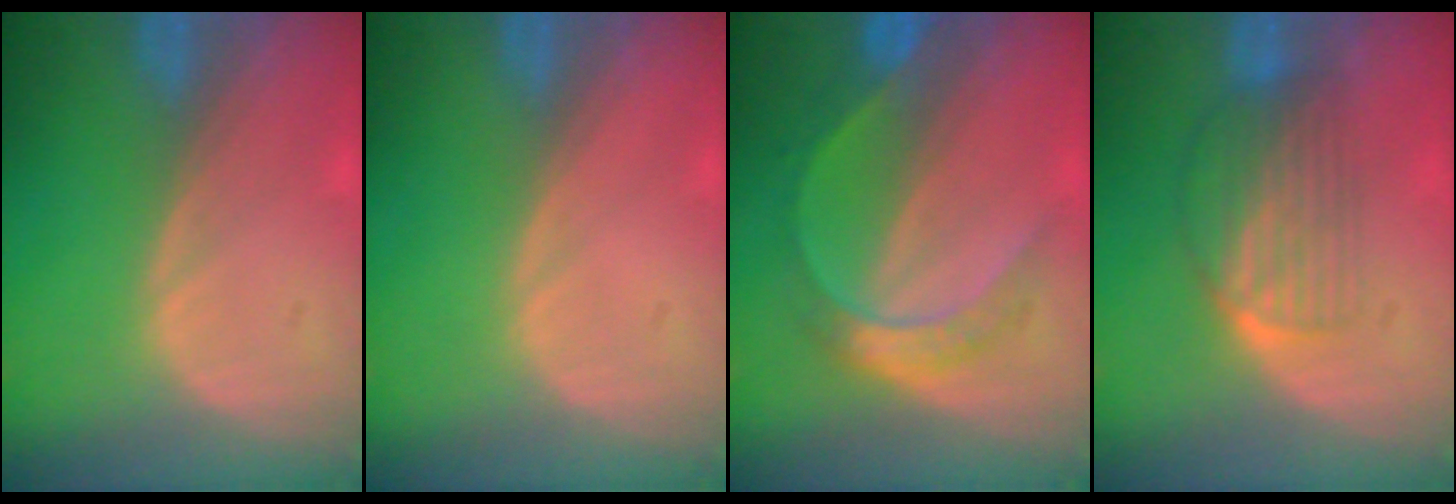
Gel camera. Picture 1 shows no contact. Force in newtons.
{"total": 0.0}
{"total": 6.1, "press": 6.1, "slide": 0.3}
{"total": 6.8, "press": 5.8, "slide": 3.4}